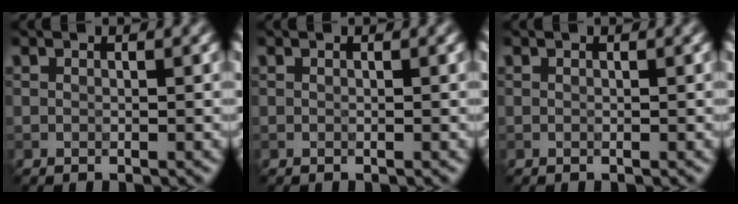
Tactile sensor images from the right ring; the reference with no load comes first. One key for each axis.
{"total": 0.0}
{"total": 0.0}